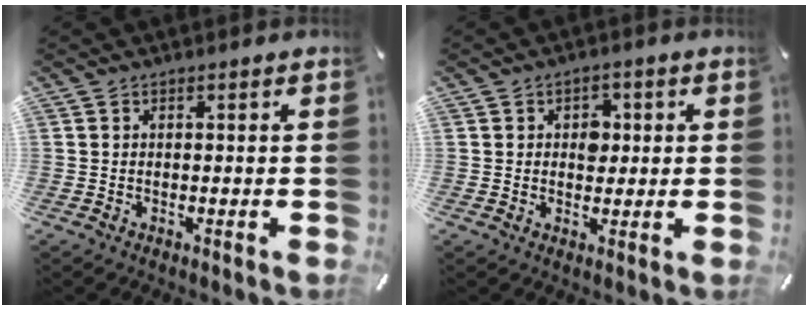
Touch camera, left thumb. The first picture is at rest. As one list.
[{"total": 4.2, "force": [0.5, 3.3, 2.5], "torque": [-0.020, -0.004, -0.002]}]